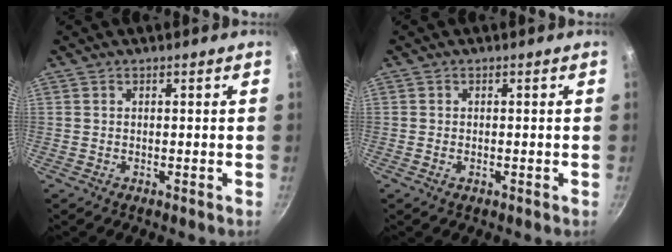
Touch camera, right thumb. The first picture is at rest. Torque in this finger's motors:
{"motor_torque": [-0.56, -0.18, -0.50, 0.26, -0.02]}